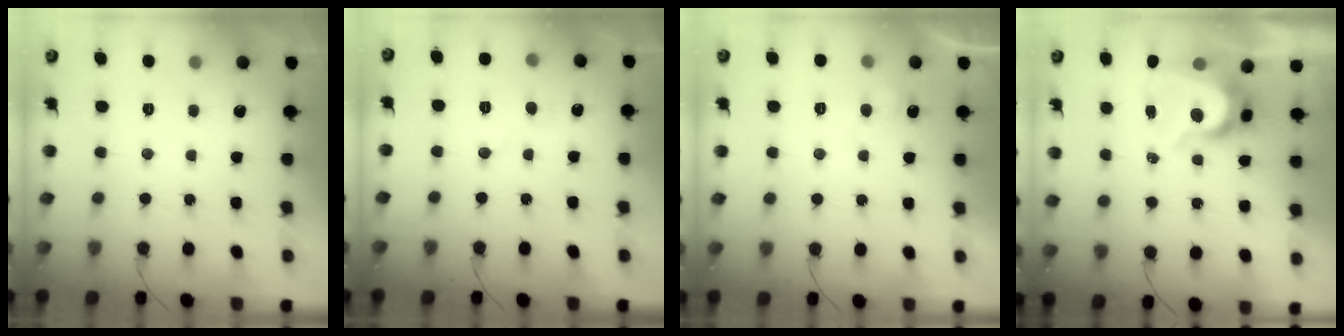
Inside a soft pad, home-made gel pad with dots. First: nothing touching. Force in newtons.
{"total": 6.2, "press": 6.1, "slide": 0.4}
{"total": 6.7, "press": 6.7, "slide": 0.5}
{"total": 8.6, "press": 8.5, "slide": 1.0}